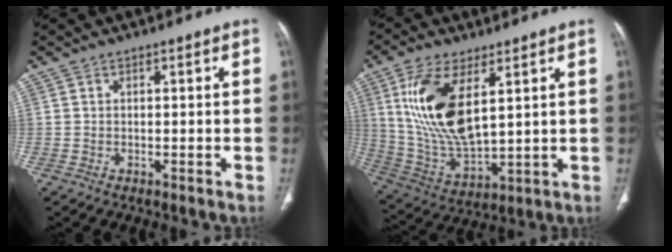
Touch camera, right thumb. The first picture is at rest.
{"total": 17.2, "force": [5.7, 7.7, 14.2], "torque": [-0.281, -0.027, 0.124]}